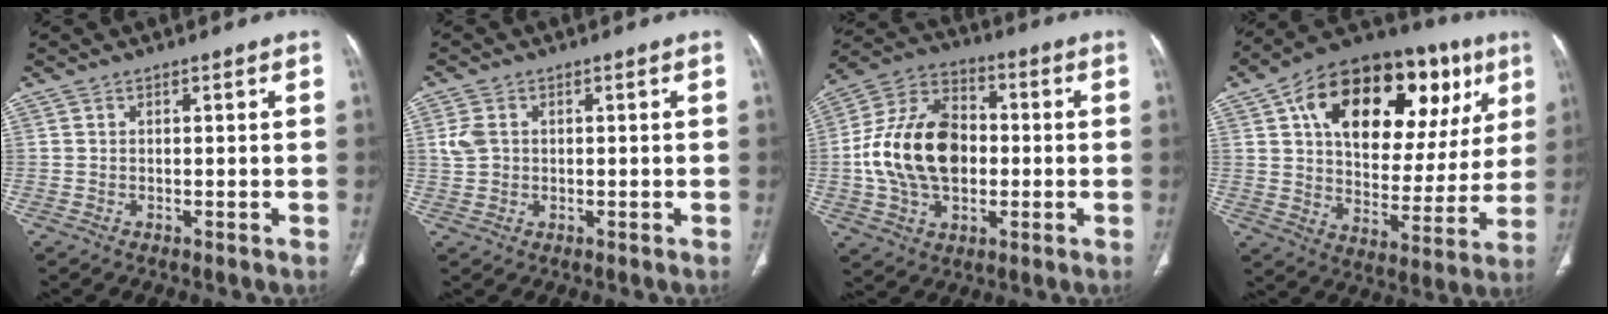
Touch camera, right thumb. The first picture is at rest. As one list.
[{"total": 3.6, "force": [0.7, 2.8, 2.2], "torque": [-0.046, 0.004, 0.017]}, {"total": 19.0, "force": [-0.9, 12.9, 14.0], "torque": [-0.240, 0.027, -0.015]}, {"total": 30.6, "force": [12.4, 16.6, 22.5], "torque": [-0.302, 0.022, 0.194]}]